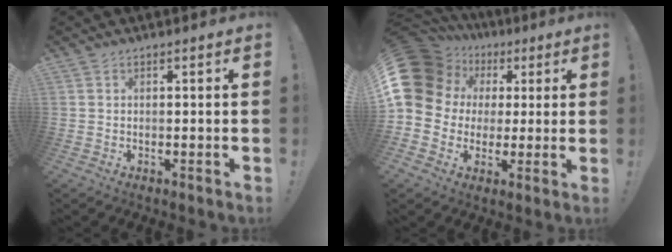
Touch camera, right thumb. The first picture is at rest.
{"total": 17.3, "force": [4.0, 14.5, 8.4], "torque": [-0.160, -0.017, 0.090]}